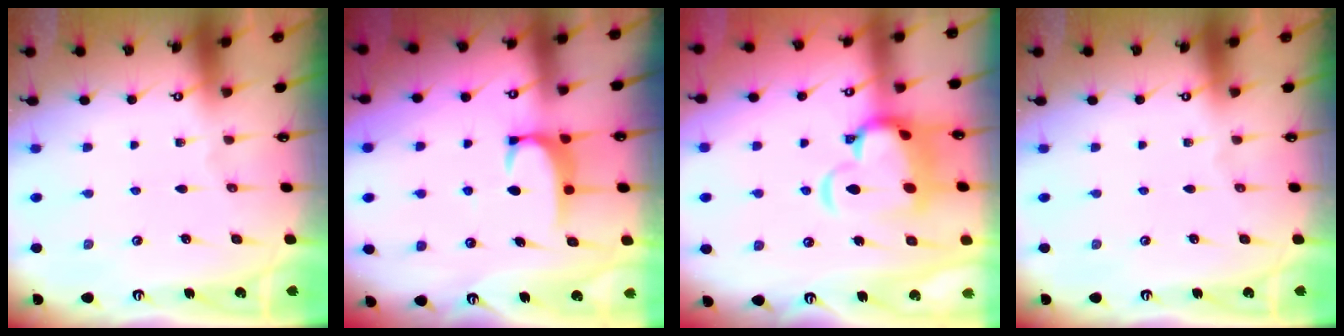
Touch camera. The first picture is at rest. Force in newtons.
{"total": 2.0, "press": 1.9, "slide": 0.6}
{"total": 9.8, "press": 9.6, "slide": 2.0}
{"total": 0.0}